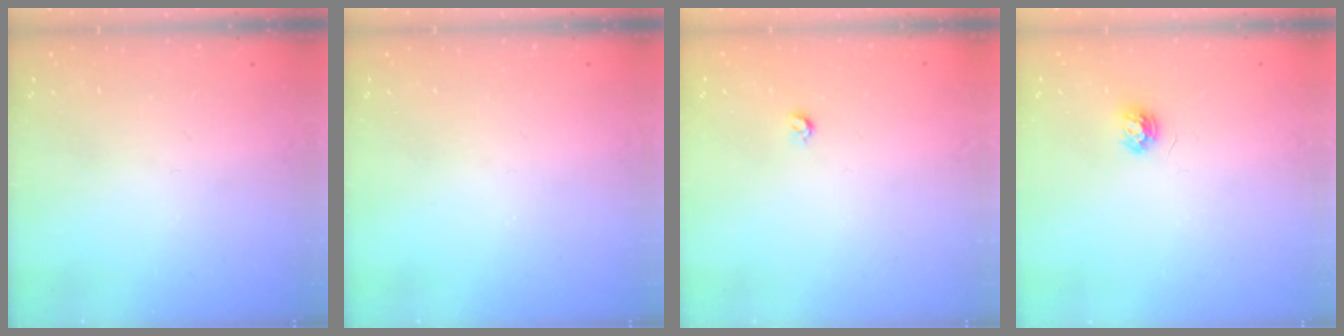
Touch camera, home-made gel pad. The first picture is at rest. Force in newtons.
{"total": 0.0}
{"total": 3.2, "press": 3.2, "slide": 0.3}
{"total": 3.7, "press": 3.7, "slide": 0.4}